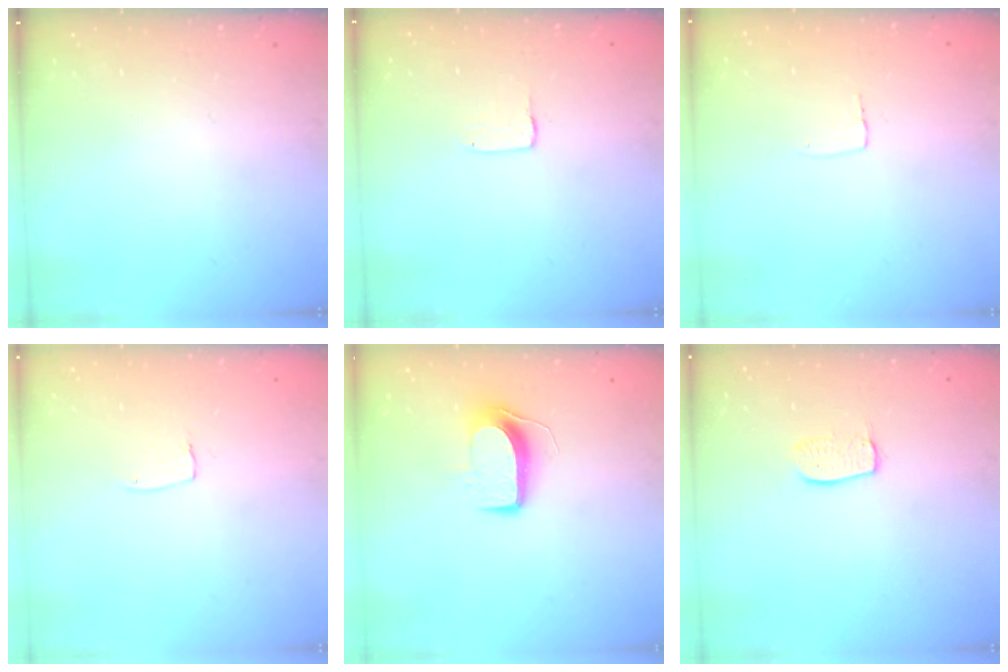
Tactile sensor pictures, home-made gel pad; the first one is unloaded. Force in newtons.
{"total": 1.0, "press": 1.0, "slide": 0.1}
{"total": 2.6, "press": 2.6, "slide": 0.1}
{"total": 2.6, "press": 2.6, "slide": 0.1}
{"total": 8.9, "press": 8.9, "slide": 0.5}
{"total": 7.1, "press": 7.1, "slide": 0.3}